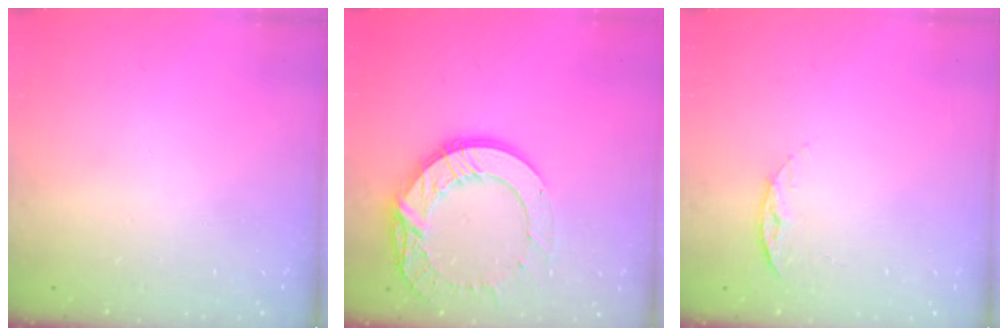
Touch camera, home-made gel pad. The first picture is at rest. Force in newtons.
{"total": 15.4, "press": 15.4, "slide": 0.9}
{"total": 6.2, "press": 6.1, "slide": 0.7}